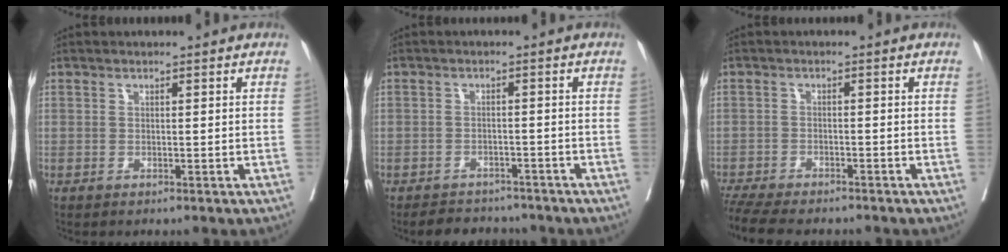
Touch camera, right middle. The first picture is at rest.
{"total": 5.9, "force": [-5.3, 2.4, 0.8], "torque": [-0.010, -0.003, -0.073]}
{"total": 11.4, "force": [-9.9, 2.4, 5.0], "torque": [-0.091, -0.015, -0.150]}